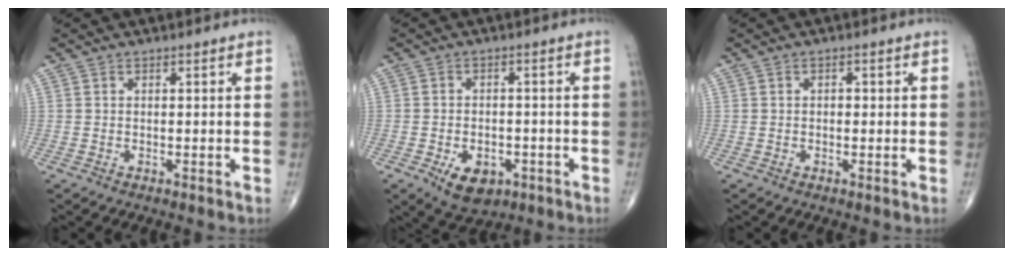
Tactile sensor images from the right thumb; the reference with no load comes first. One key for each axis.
{"total": 7.6, "fx": -3.3, "fy": 4.8, "fz": 4.8, "tx": -0.063, "ty": 0.011, "tz": -0.042}
{"total": 1.1, "fx": 0.1, "fy": 0.7, "fz": 0.8, "tx": -0.005, "ty": 0.002, "tz": -0.001}